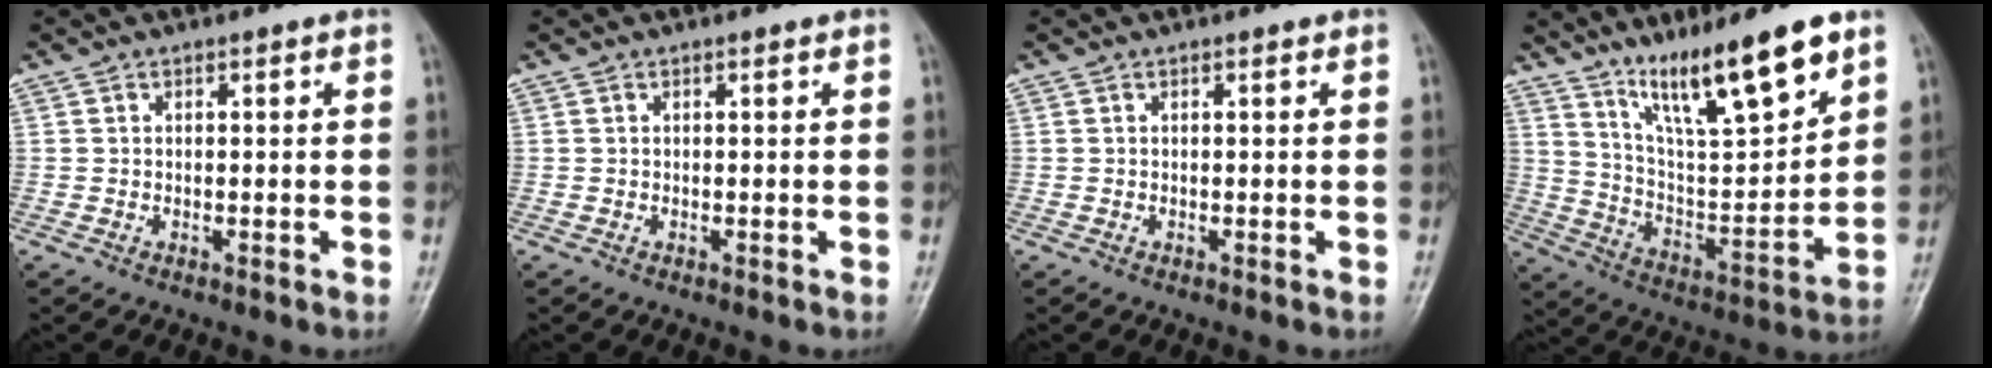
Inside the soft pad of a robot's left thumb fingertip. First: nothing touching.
{"total": 0.0}
{"total": 0.0}
{"total": 17.6, "force": [12.0, 3.4, 12.5], "torque": [-0.187, -0.068, 0.219]}